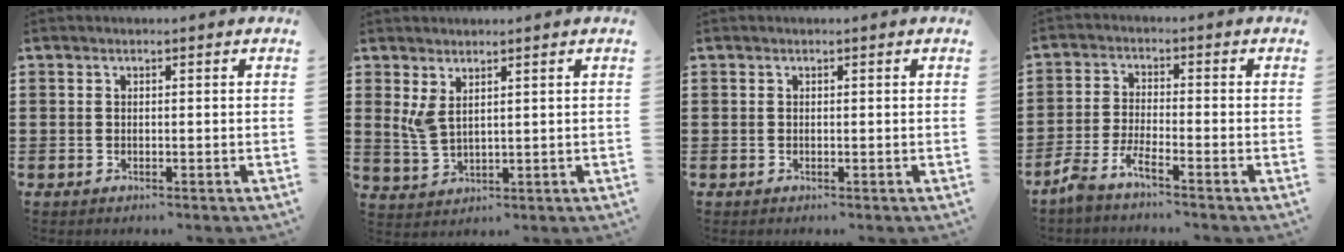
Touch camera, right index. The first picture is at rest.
{"total": 3.6, "force": [2.1, 1.2, 2.6], "torque": [-0.064, -0.002, 0.037]}
{"total": 0.0}
{"total": 4.2, "force": [-3.6, -0.1, 2.3], "torque": [-0.067, -0.015, -0.074]}